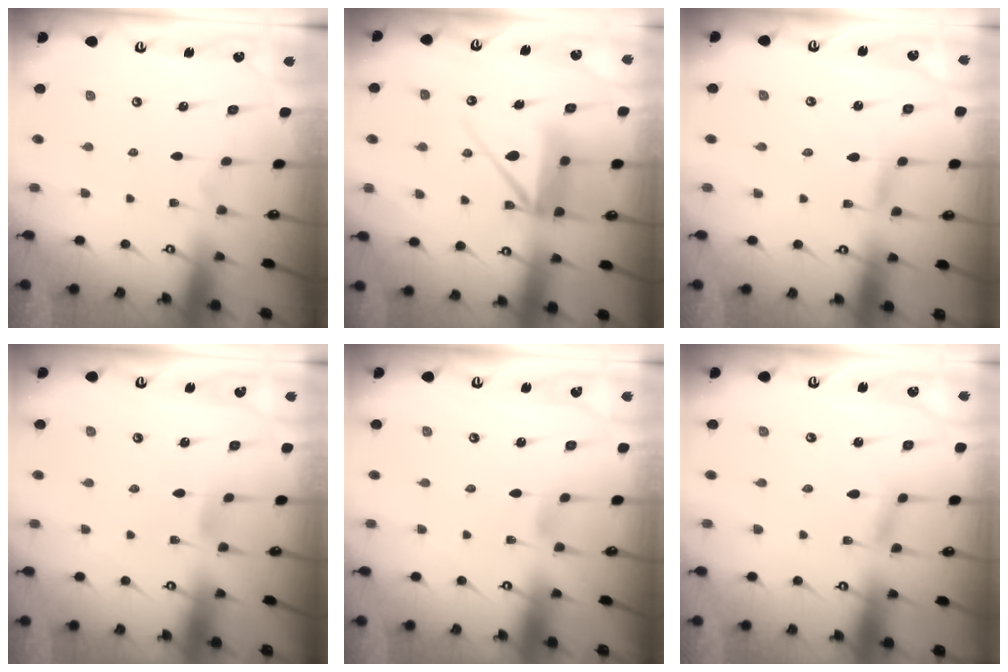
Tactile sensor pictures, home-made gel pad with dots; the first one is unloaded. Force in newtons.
{"total": 12.3, "press": 12.1, "slide": 1.9}
{"total": 1.4, "press": 1.4, "slide": 0.1}
{"total": 3.6, "press": 3.6, "slide": 0.4}
{"total": 2.9, "press": 2.8, "slide": 0.3}
{"total": 2.9, "press": 2.9, "slide": 0.1}